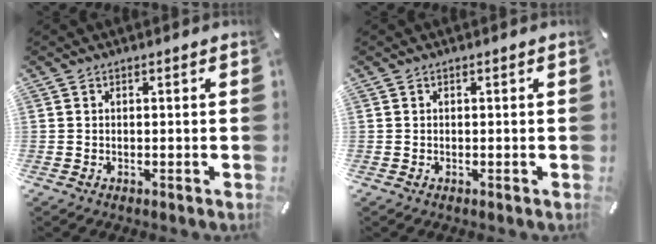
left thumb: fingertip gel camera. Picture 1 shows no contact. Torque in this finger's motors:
{"motor_torque": [-0.01, 0.01, -0.05, -0.05, 0.00]}